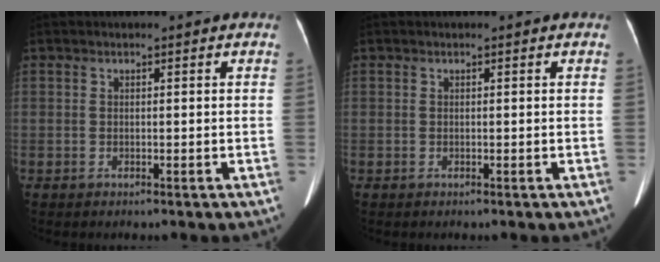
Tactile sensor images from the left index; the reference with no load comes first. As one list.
[{"total": 0.0}]